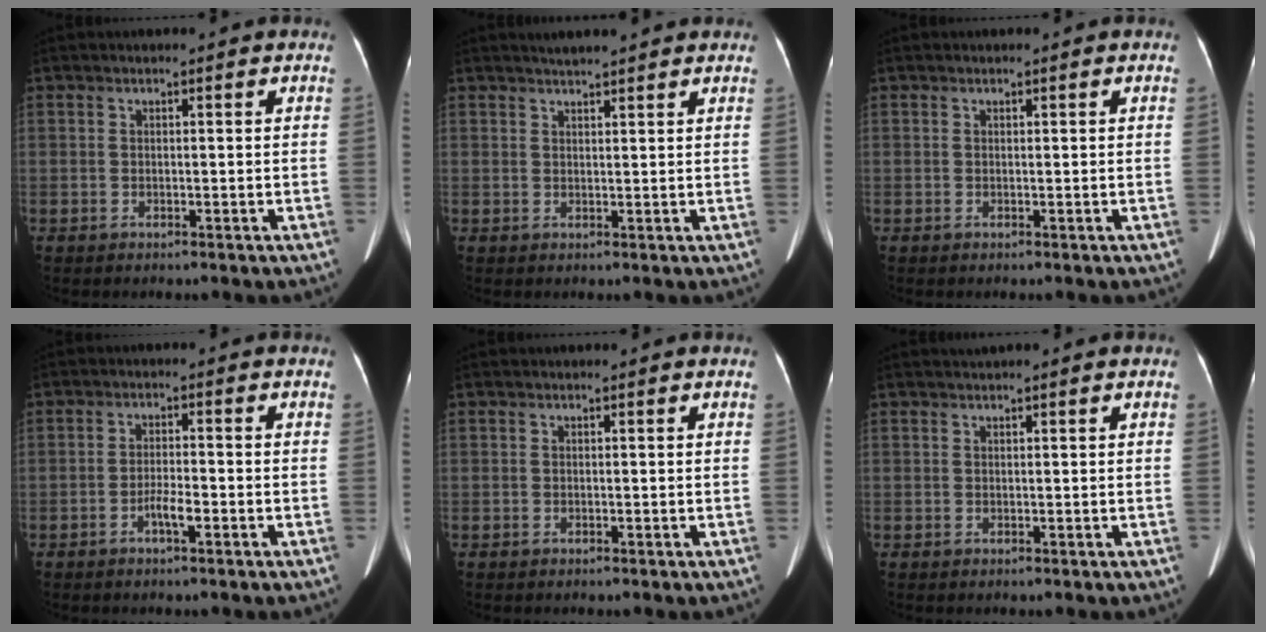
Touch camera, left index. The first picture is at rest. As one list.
[{"total": 5.0, "force": [4.4, 0.5, 2.2], "torque": [-0.030, 0.023, 0.060]}, {"total": 0.0}, {"total": 2.9, "force": [-1.5, 0.5, 2.4], "torque": [-0.045, 0.001, -0.028]}, {"total": 0.0}, {"total": 1.5, "force": [1.2, 0.0, 0.9], "torque": [-0.011, 0.021, 0.019]}]